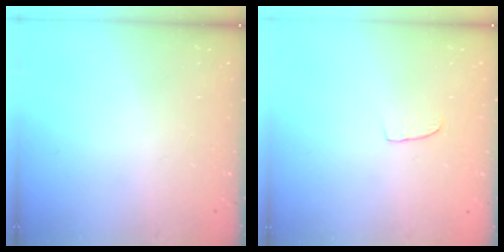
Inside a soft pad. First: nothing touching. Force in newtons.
{"total": 3.1, "press": 3.1, "slide": 0.2}